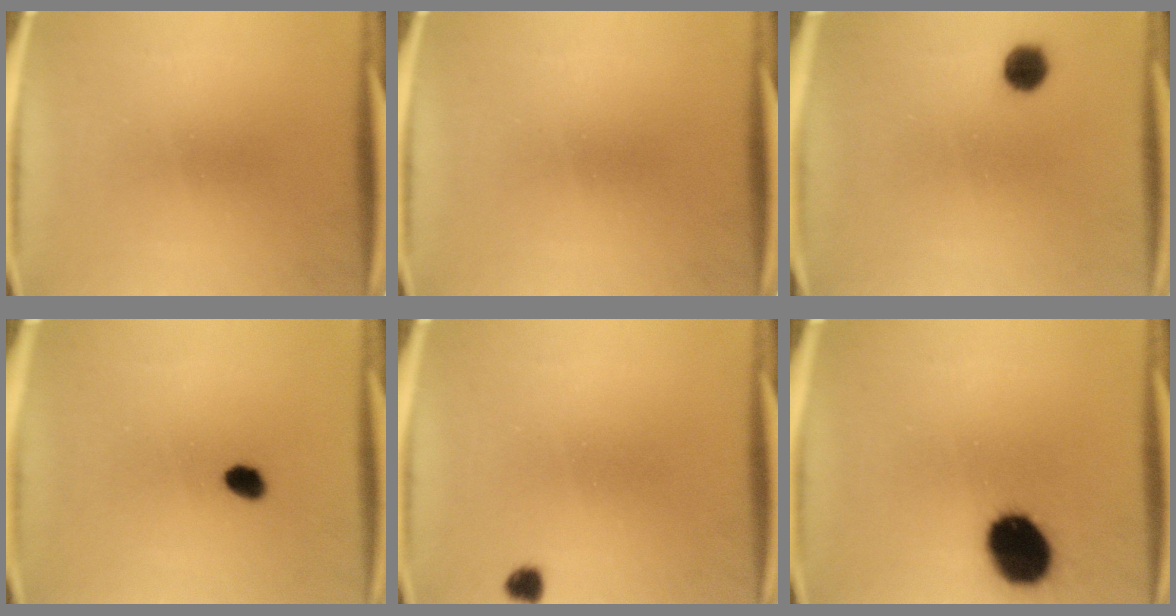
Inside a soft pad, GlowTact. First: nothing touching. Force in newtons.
{"total": 0.0}
{"total": 4.2}
{"total": 2.7}
{"total": 1.8}
{"total": 15.0}